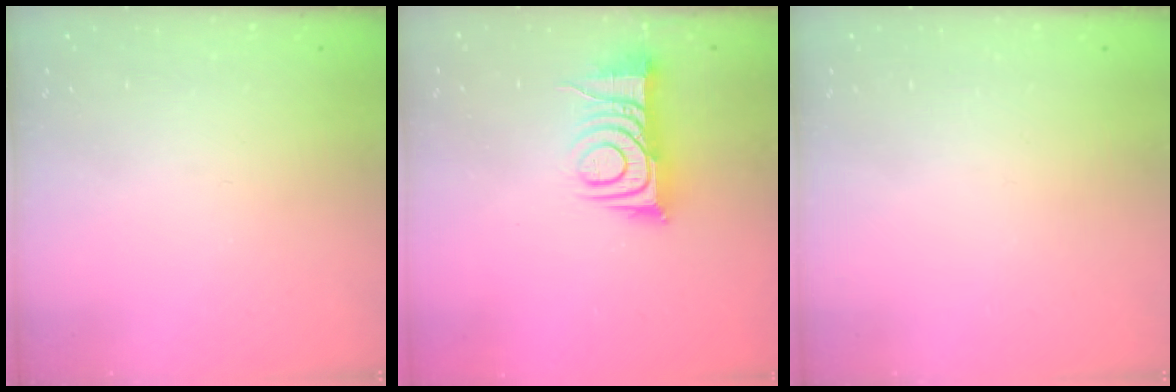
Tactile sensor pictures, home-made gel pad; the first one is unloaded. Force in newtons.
{"total": 10.9, "press": 10.9, "slide": 0.2}
{"total": 1.8, "press": 1.8, "slide": 0.1}